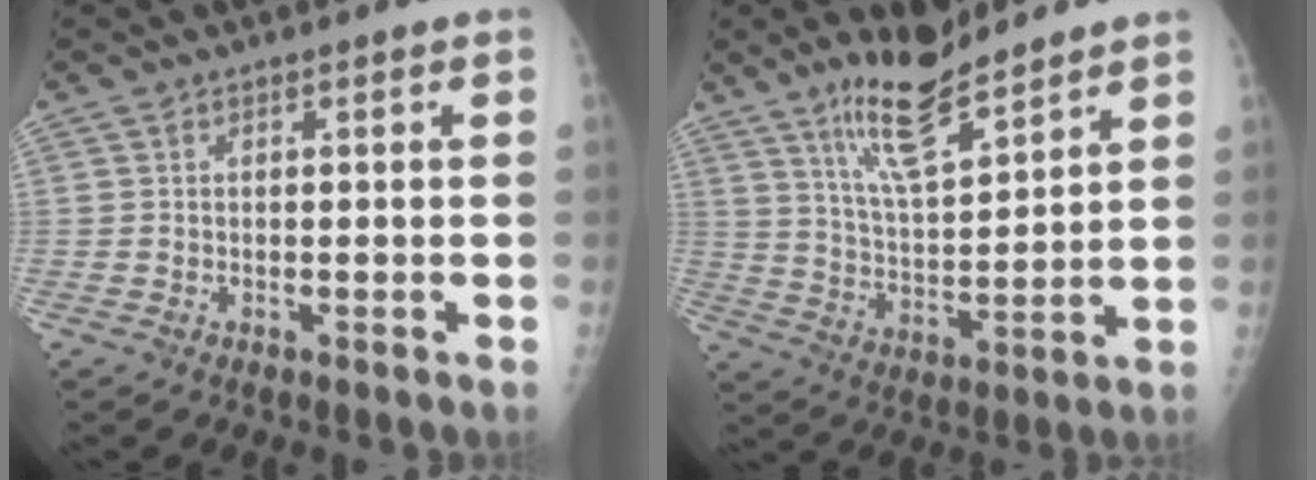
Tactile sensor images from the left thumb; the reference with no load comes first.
{"total": 11.6, "force": [8.9, 2.8, 6.9], "torque": [-0.111, -0.065, 0.169]}